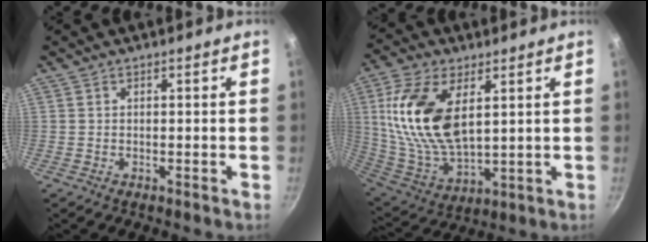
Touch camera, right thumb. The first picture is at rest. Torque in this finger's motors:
{"motor_torque": [-0.21, 1.24, 2.16, 0.35, 0.56]}